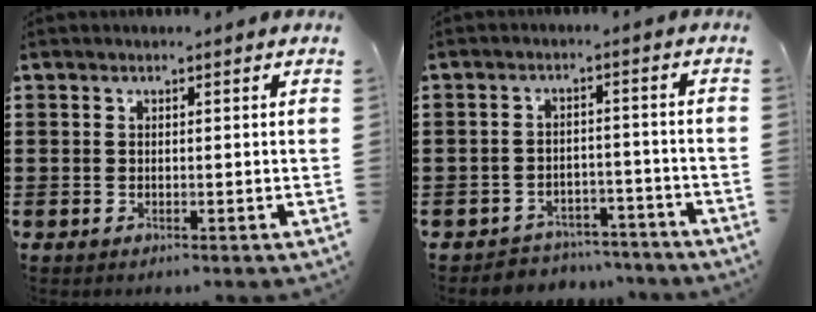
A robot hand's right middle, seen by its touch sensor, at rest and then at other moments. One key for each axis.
{"total": 3.9, "fx": -3.8, "fy": 0.6, "fz": -0.3, "tx": -0.005, "ty": 0.000, "tz": -0.082}